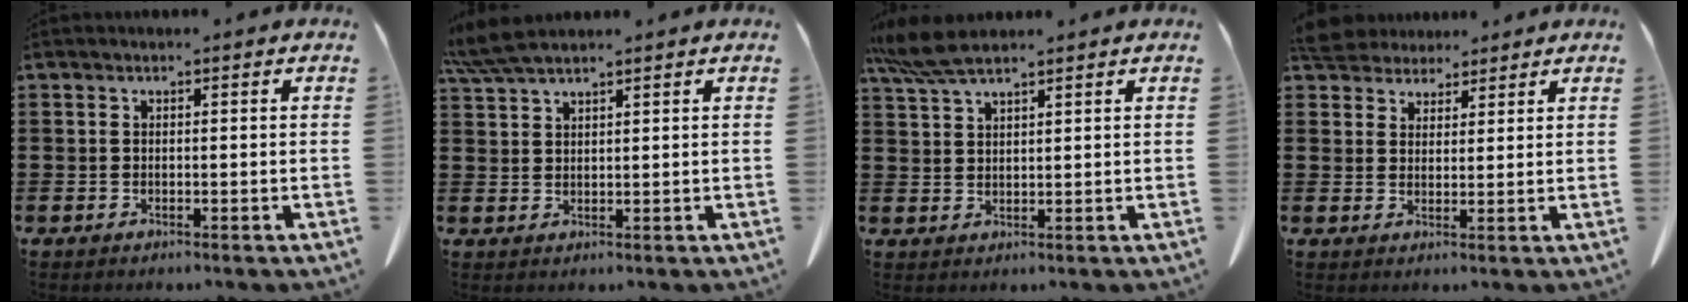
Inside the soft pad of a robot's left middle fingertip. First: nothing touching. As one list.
[{"total": 4.5, "force": [3.7, 0.4, 2.5], "torque": [-0.060, -0.004, 0.072]}, {"total": 5.6, "force": [4.5, 0.8, 3.3], "torque": [-0.077, -0.005, 0.085]}, {"total": 5.0, "force": [4.6, 1.6, 0.8], "torque": [-0.036, -0.008, 0.088]}]